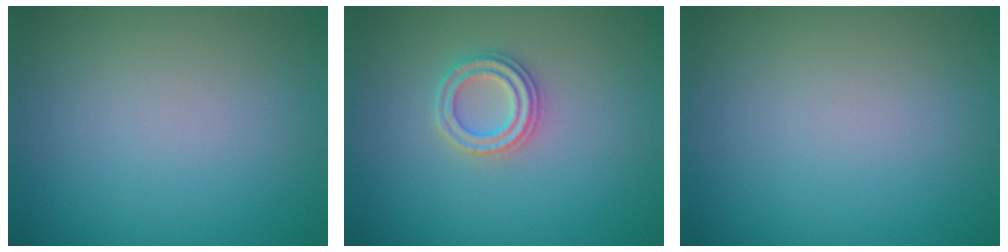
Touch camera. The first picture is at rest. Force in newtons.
{"total": 2.3, "press": 2.3, "slide": 0.3}
{"total": 0.0}